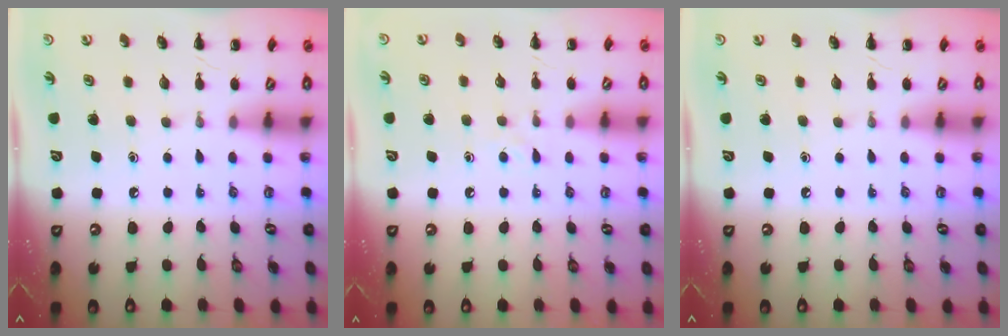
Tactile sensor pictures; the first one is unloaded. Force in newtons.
{"total": 3.3, "press": 3.1, "slide": 1.1}
{"total": 0.0}